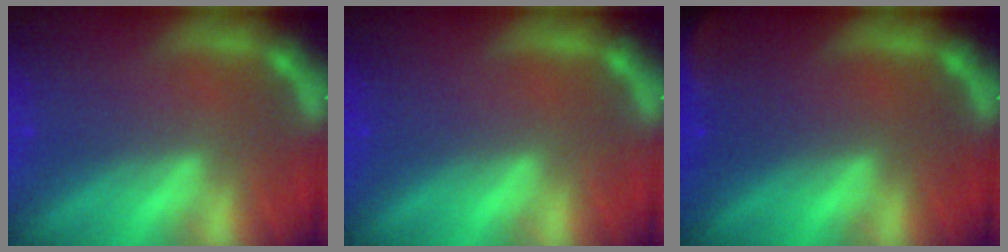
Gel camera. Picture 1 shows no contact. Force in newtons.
{"total": 0.0}
{"total": 3.5}